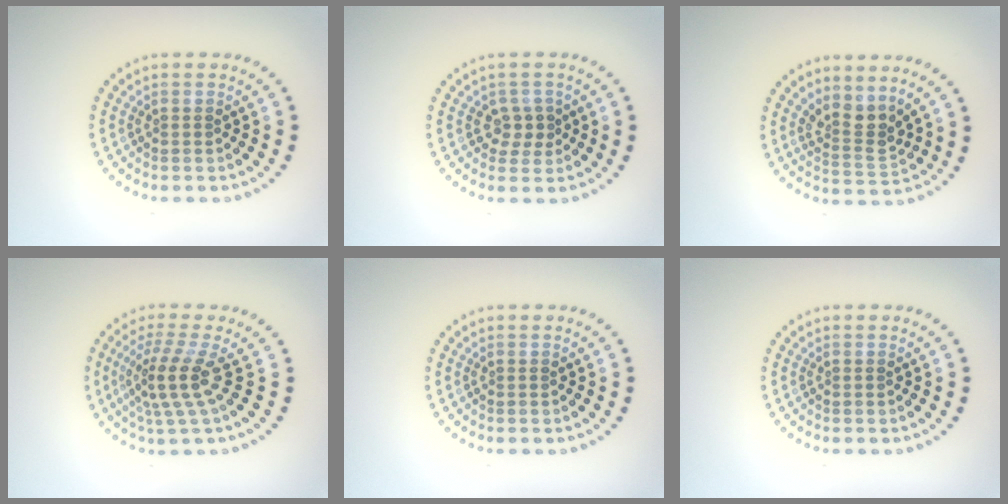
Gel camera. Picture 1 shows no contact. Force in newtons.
{"total": 1.9, "press": 1.7, "slide": 0.8}
{"total": 2.8, "press": 2.1, "slide": 1.8}
{"total": 3.7, "press": 2.6, "slide": 2.6}
{"total": 0.0}
{"total": 0.0}